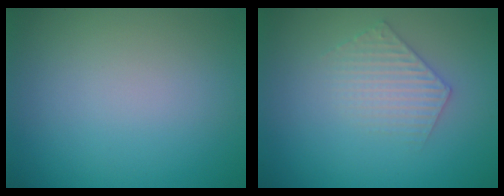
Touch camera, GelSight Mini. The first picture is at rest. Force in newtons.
{"total": 2.4, "press": 2.4, "slide": 0.3}